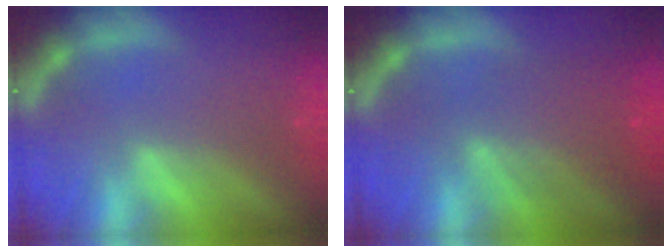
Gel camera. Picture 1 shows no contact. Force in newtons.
{"total": 6.0}